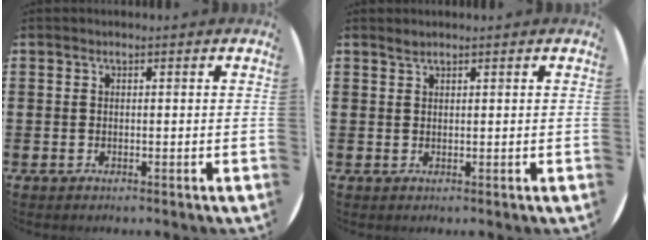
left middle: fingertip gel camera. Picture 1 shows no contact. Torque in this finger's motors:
{"motor_torque": [0.18, -0.12, -0.04, 0.00]}